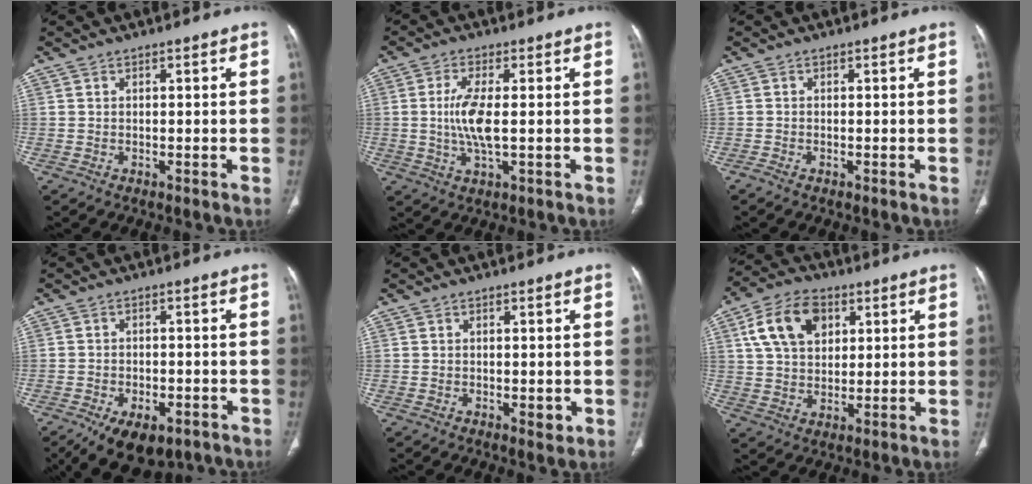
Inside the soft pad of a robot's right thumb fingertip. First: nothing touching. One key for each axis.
{"total": 6.8, "fx": 0.0, "fy": 1.9, "fz": 6.6, "tx": -0.152, "ty": -0.009, "tz": -0.004}
{"total": 0.5, "fx": -0.4, "fy": 0.2, "fz": 0.3, "tx": -0.011, "ty": -0.001, "tz": -0.010}
{"total": 11.8, "fx": -7.1, "fy": 6.4, "fz": 7.0, "tx": -0.104, "ty": 0.016, "tz": -0.100}
{"total": 2.2, "fx": -0.4, "fy": 1.2, "fz": 1.8, "tx": -0.018, "ty": -0.003, "tz": -0.002}
{"total": 12.3, "fx": 4.6, "fy": 8.3, "fz": 7.9, "tx": -0.126, "ty": 0.000, "tz": 0.080}